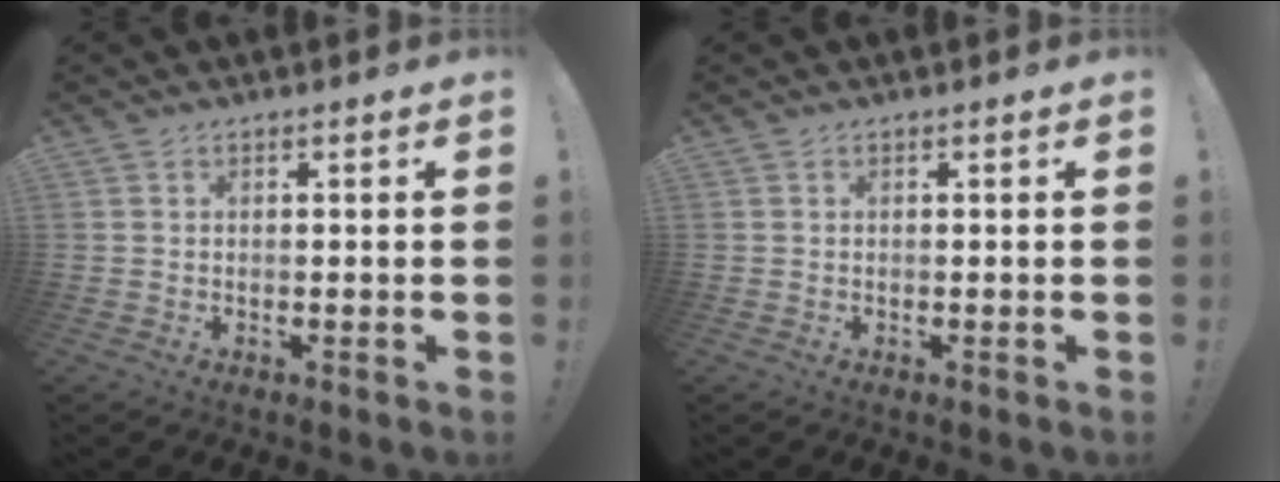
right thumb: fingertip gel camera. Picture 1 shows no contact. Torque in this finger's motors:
{"motor_torque": [0.00, 0.00, 0.00, 0.00, 0.03]}